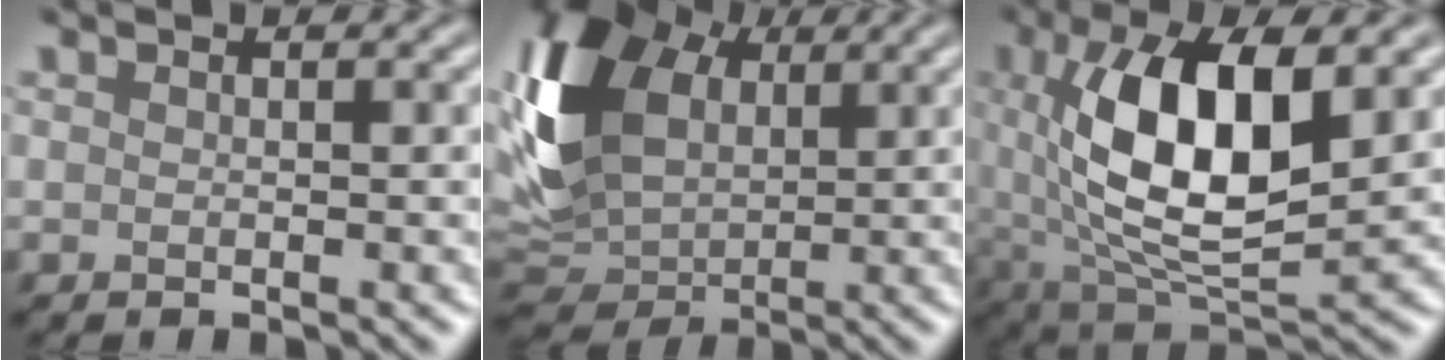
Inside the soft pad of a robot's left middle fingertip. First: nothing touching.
{"total": 11.7, "force": [3.5, 8.1, 7.6], "torque": [-0.200, 0.015, 0.063]}
{"total": 11.4, "force": [2.0, 5.0, 10.1], "torque": [-0.179, -0.001, 0.035]}